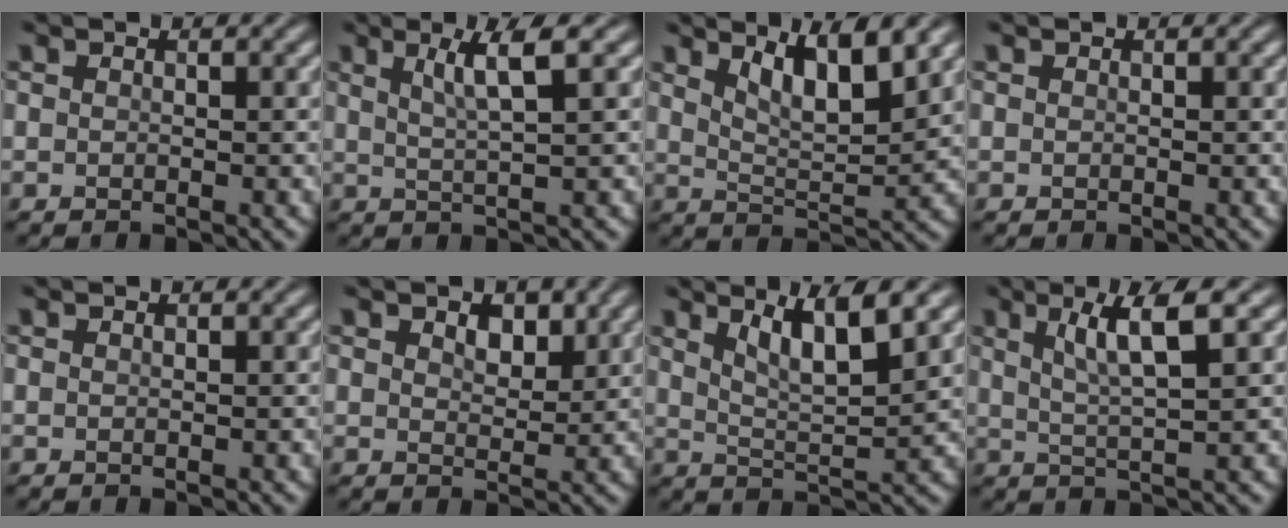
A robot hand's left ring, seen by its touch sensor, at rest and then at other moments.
{"total": 3.7, "force": [1.6, 0.5, 3.3], "torque": [-0.051, 0.001, 0.030]}
{"total": 5.7, "force": [3.4, 1.5, 4.3], "torque": [-0.069, 0.000, 0.055]}
{"total": 0.0}
{"total": 0.0}
{"total": 2.4, "force": [1.3, 1.4, 1.5], "torque": [-0.028, -0.001, 0.020]}
{"total": 5.0, "force": [3.1, 1.0, 3.8], "torque": [-0.064, 0.000, 0.053]}
{"total": 4.9, "force": [2.1, 0.8, 4.4], "torque": [-0.079, 0.000, 0.038]}